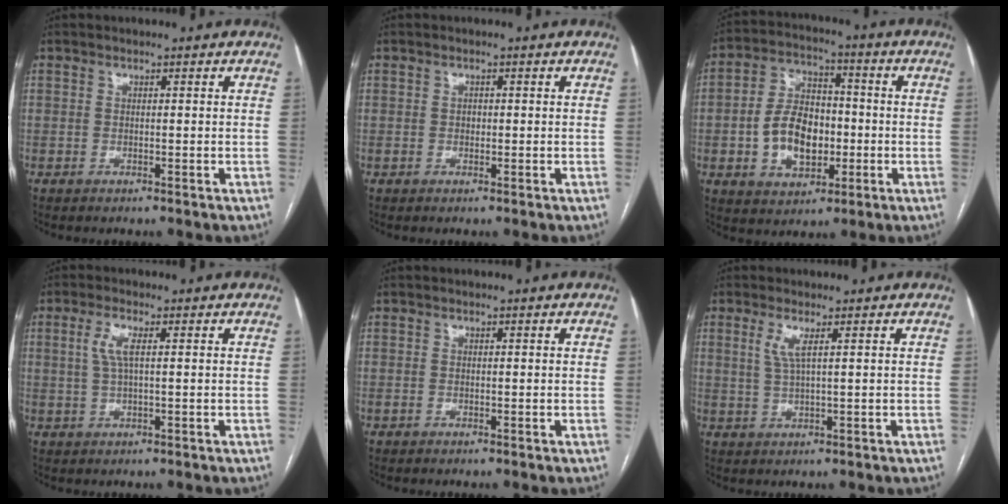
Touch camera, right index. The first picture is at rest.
{"total": 0.7, "force": [-0.1, 0.6, 0.4], "torque": [-0.005, 0.002, -0.002]}
{"total": 11.3, "force": [-2.0, 7.2, 8.5], "torque": [-0.166, 0.022, -0.029]}
{"total": 3.4, "force": [0.8, 0.6, 3.3], "torque": [-0.074, 0.005, 0.018]}
{"total": 0.0}
{"total": 2.9, "force": [1.2, 0.0, 2.6], "torque": [-0.065, -0.001, 0.027]}